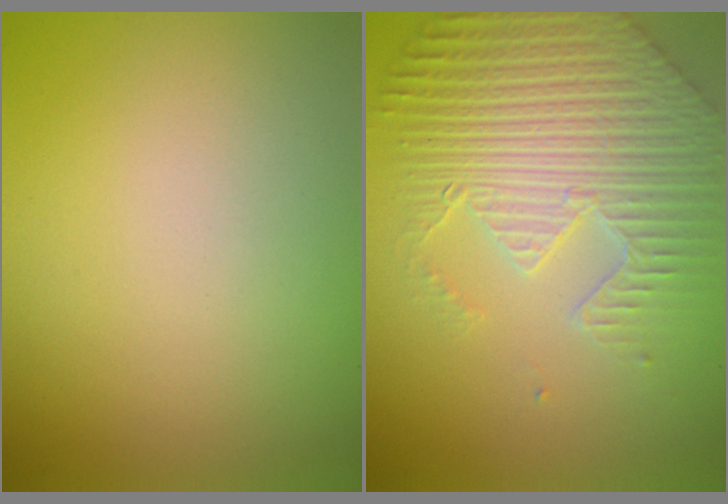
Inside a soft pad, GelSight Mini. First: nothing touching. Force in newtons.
{"total": 7.1, "press": 5.5, "slide": 4.5}